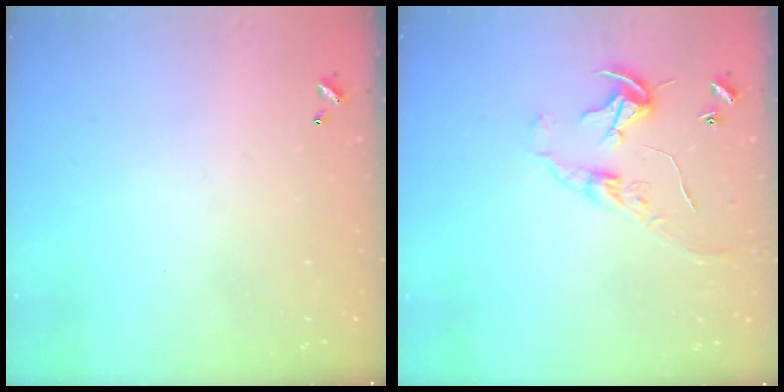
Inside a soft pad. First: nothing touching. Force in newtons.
{"total": 8.1, "press": 8.0, "slide": 0.6}